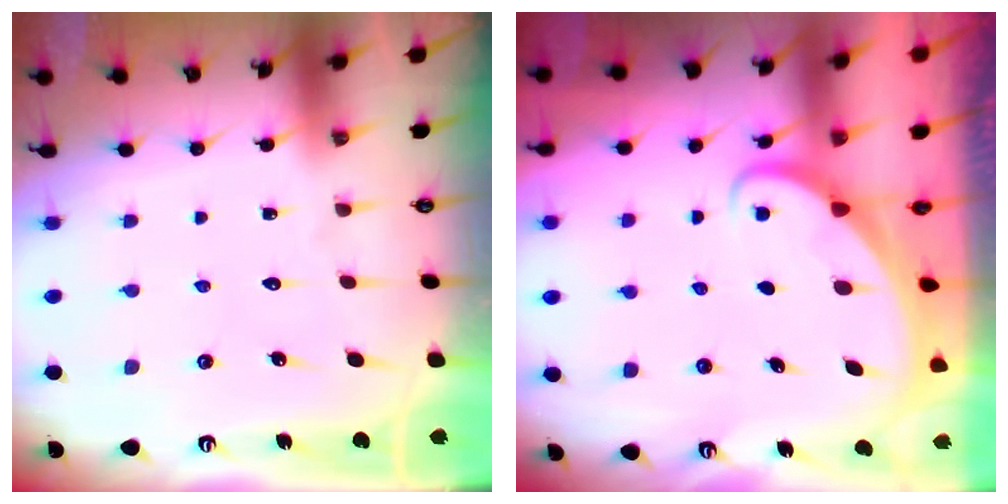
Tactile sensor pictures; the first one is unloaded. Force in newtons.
{"total": 1.8, "press": 1.8, "slide": 0.1}